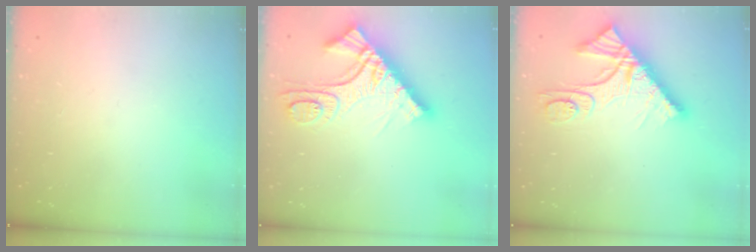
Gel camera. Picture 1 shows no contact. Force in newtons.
{"total": 15.9, "press": 15.8, "slide": 1.7}
{"total": 14.0, "press": 13.9, "slide": 1.3}